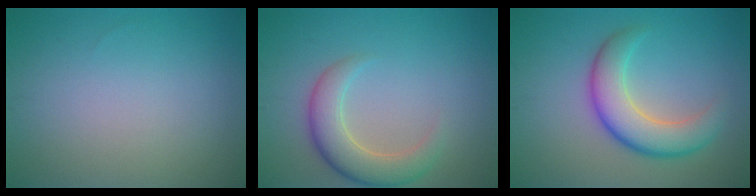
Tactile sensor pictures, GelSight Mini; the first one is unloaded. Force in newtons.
{"total": 4.6, "press": 4.6, "slide": 0.5}
{"total": 5.9, "press": 5.8, "slide": 0.4}